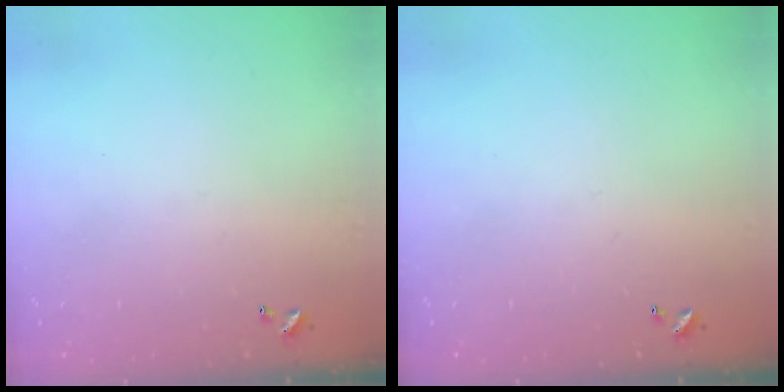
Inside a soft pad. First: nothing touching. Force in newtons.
{"total": 0.0}